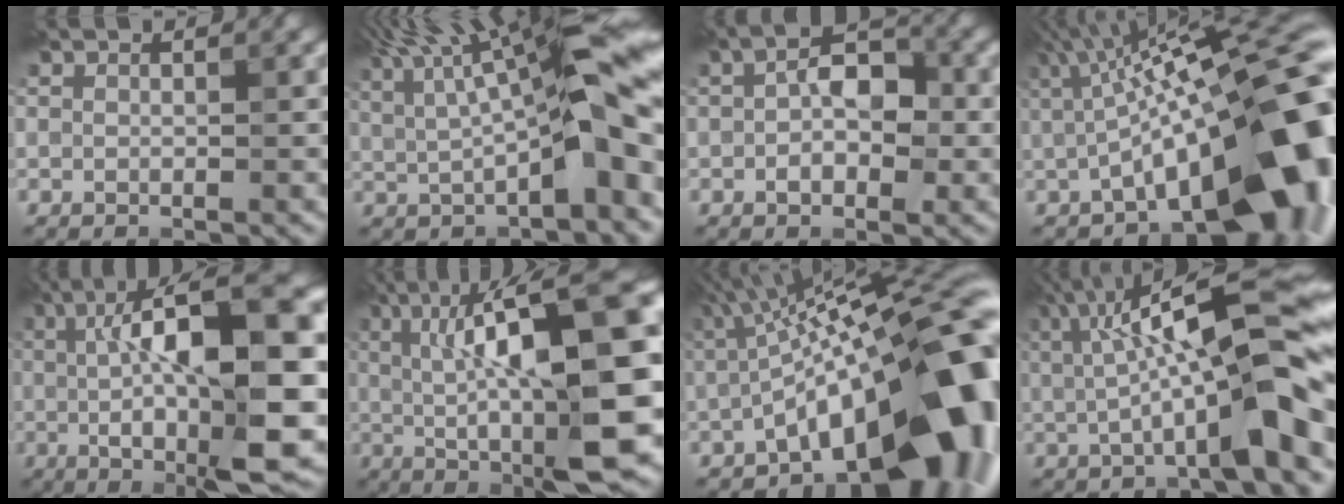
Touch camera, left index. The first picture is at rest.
{"total": 12.3, "force": [2.5, 2.7, 11.7], "torque": [-0.185, 0.026, 0.043]}
{"total": 4.1, "force": [-0.7, 2.2, 3.4], "torque": [-0.051, 0.011, -0.017]}
{"total": 14.4, "force": [-1.4, 4.8, 13.5], "torque": [-0.177, 0.028, -0.027]}
{"total": 16.9, "force": [1.5, 4.7, 16.1], "torque": [-0.232, 0.019, 0.021]}
{"total": 15.0, "force": [1.1, 3.7, 14.5], "torque": [-0.199, 0.024, 0.013]}
{"total": 14.0, "force": [-2.8, 4.8, 12.9], "torque": [-0.170, 0.027, -0.053]}
{"total": 11.6, "force": [0.4, 2.4, 11.3], "torque": [-0.173, 0.027, 0.000]}